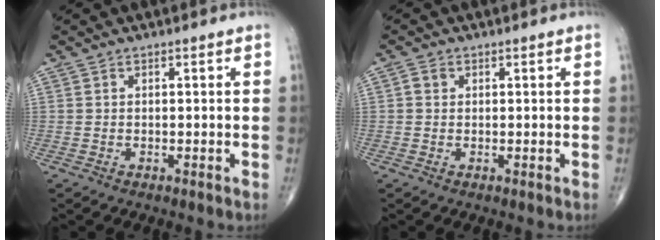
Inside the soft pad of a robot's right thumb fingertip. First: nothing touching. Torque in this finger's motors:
{"motor_torque": [-0.09, 0.02, 0.08, -0.05, 0.01]}